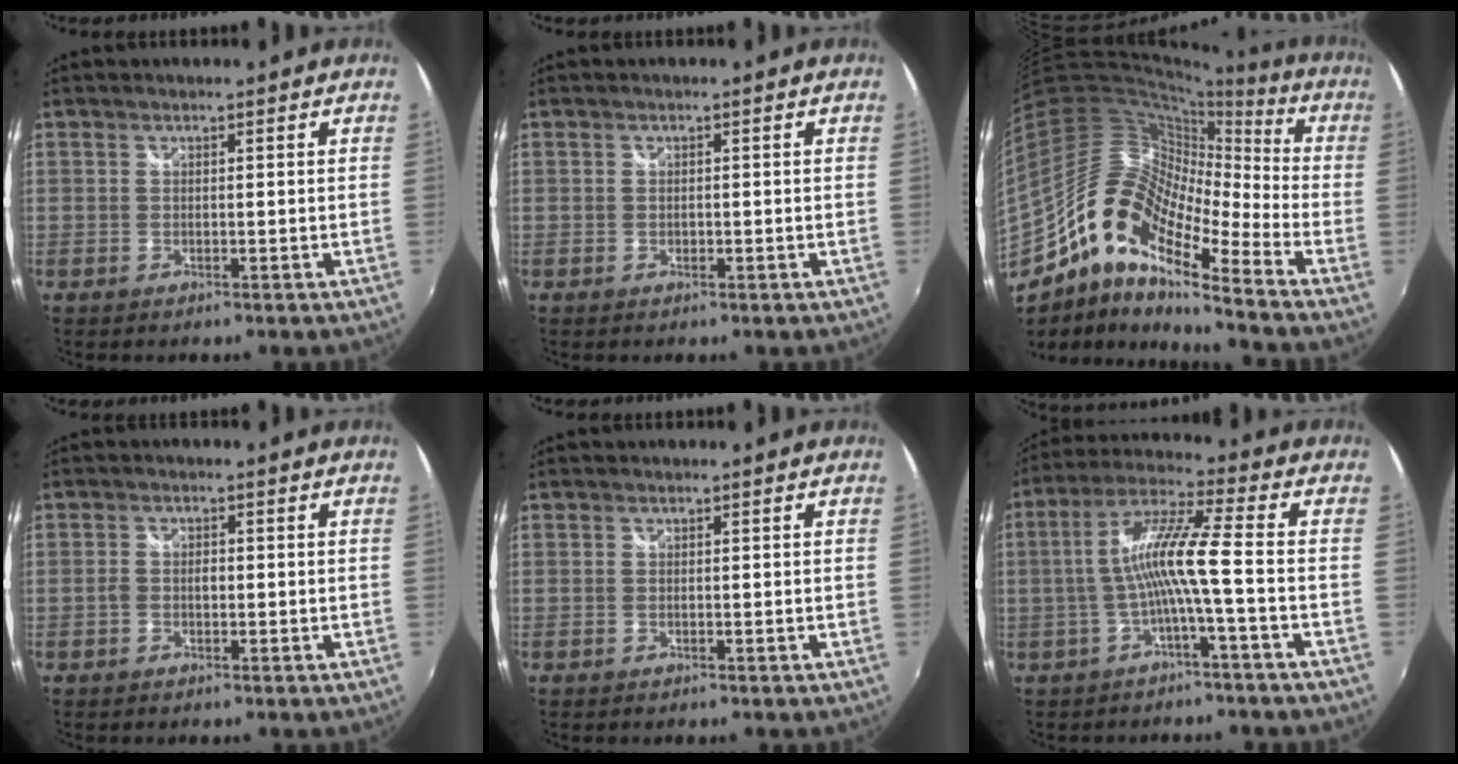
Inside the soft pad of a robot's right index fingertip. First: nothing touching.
{"total": 0.5, "force": [-0.1, 0.5, 0.1], "torque": [-0.002, -0.001, -0.001]}
{"total": 17.1, "force": [-9.9, 5.5, 12.8], "torque": [-0.213, -0.001, -0.208]}
{"total": 1.8, "force": [-0.5, 1.1, 1.3], "torque": [-0.027, 0.003, -0.011]}
{"total": 0.0}
{"total": 9.4, "force": [-2.2, -0.7, 9.2], "torque": [-0.186, 0.012, -0.036]}